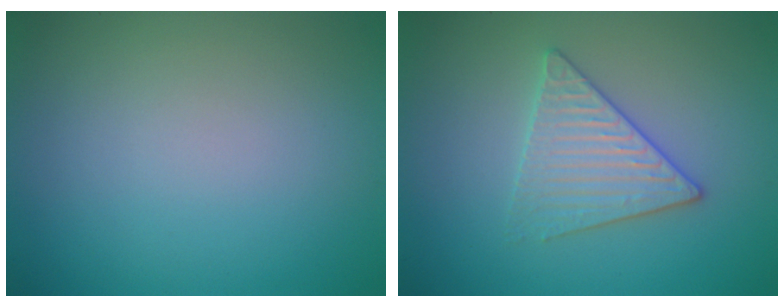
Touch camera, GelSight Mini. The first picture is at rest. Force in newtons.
{"total": 3.2, "press": 3.2, "slide": 0.6}